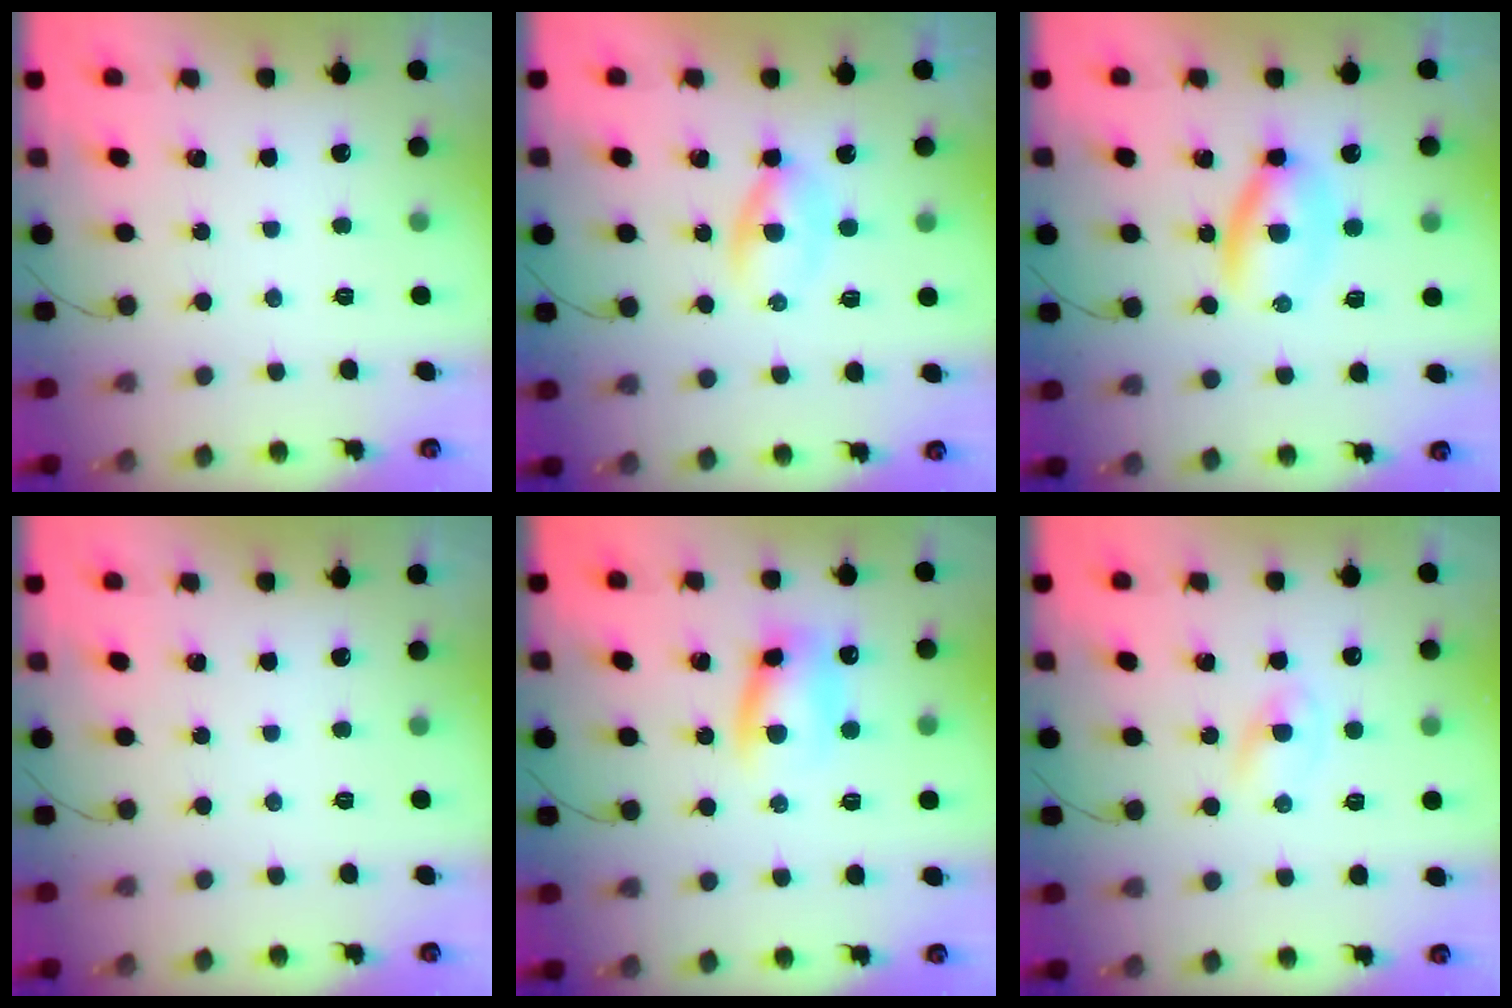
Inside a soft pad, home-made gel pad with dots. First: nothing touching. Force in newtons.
{"total": 2.8, "press": 2.5, "slide": 1.3}
{"total": 5.4, "press": 5.4, "slide": 0.9}
{"total": 0.0}
{"total": 10.4, "press": 10.3, "slide": 1.7}
{"total": 2.6, "press": 2.3, "slide": 1.1}